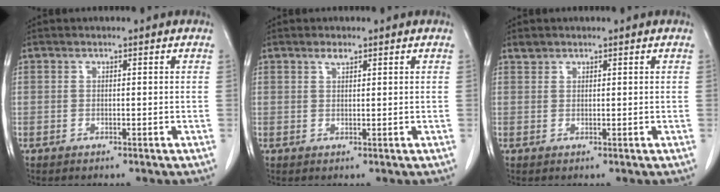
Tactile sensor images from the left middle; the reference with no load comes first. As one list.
[{"total": 1.1, "force": [0.8, 0.3, 0.6], "torque": [-0.019, -0.002, 0.016]}, {"total": 1.0, "force": [0.9, 0.4, 0.0], "torque": [0.001, 0.004, 0.016]}]